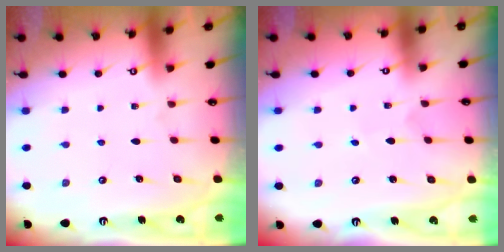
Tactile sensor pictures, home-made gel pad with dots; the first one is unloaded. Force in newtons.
{"total": 1.6, "press": 1.6, "slide": 0.1}